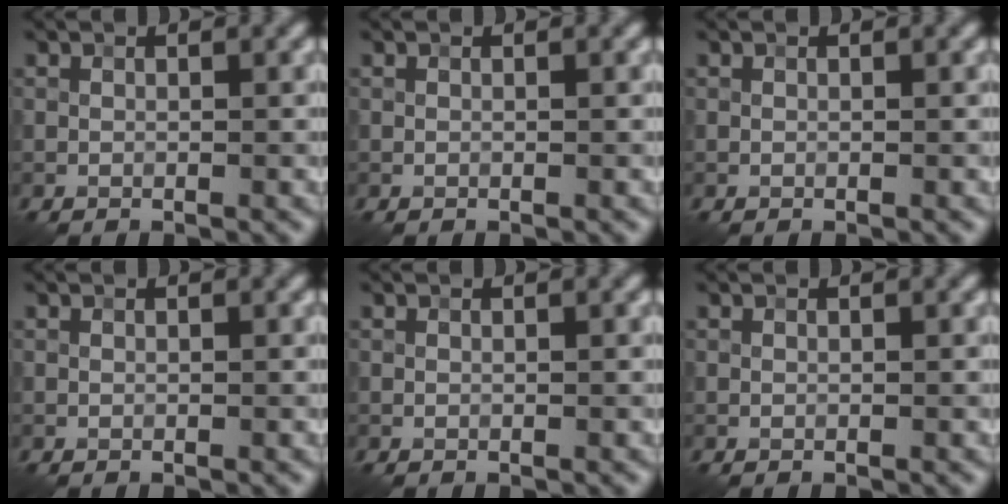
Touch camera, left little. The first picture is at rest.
{"total": 0.0}
{"total": 0.0}
{"total": 0.0}
{"total": 0.0}
{"total": 0.0}